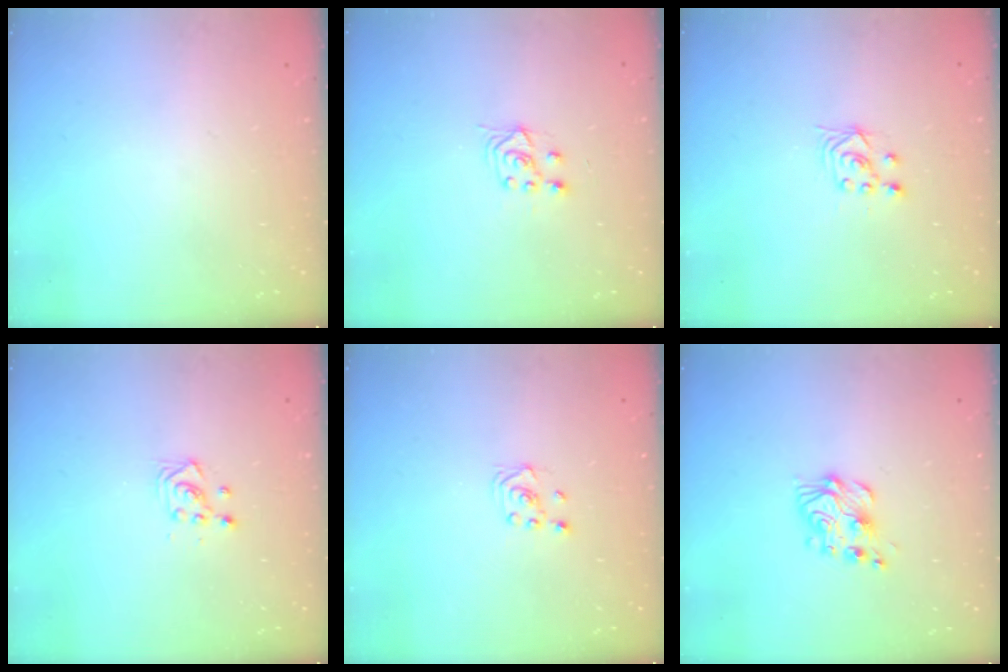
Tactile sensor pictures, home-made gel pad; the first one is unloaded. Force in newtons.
{"total": 3.9, "press": 3.8, "slide": 0.9}
{"total": 2.5, "press": 2.2, "slide": 1.2}
{"total": 3.0, "press": 3.0, "slide": 0.5}
{"total": 2.3, "press": 2.2, "slide": 0.7}
{"total": 8.1, "press": 8.1, "slide": 0.4}